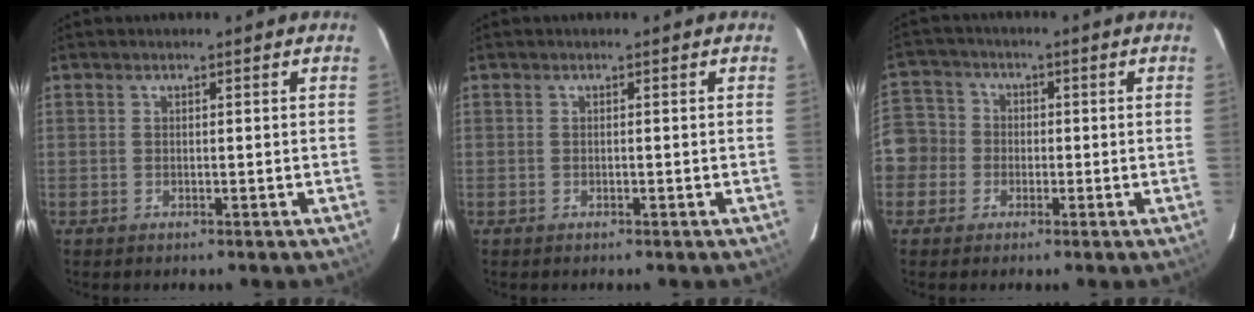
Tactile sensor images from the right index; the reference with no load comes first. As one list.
[{"total": 0.0}, {"total": 9.3, "force": [-1.6, 9.0, 1.9], "torque": [-0.065, 0.038, -0.027]}]